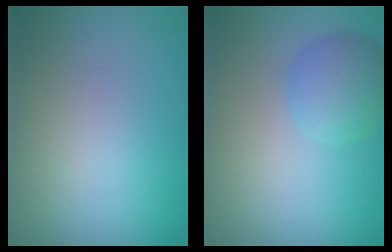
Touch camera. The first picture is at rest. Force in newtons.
{"total": 3.5, "press": 3.5, "slide": 0.1}